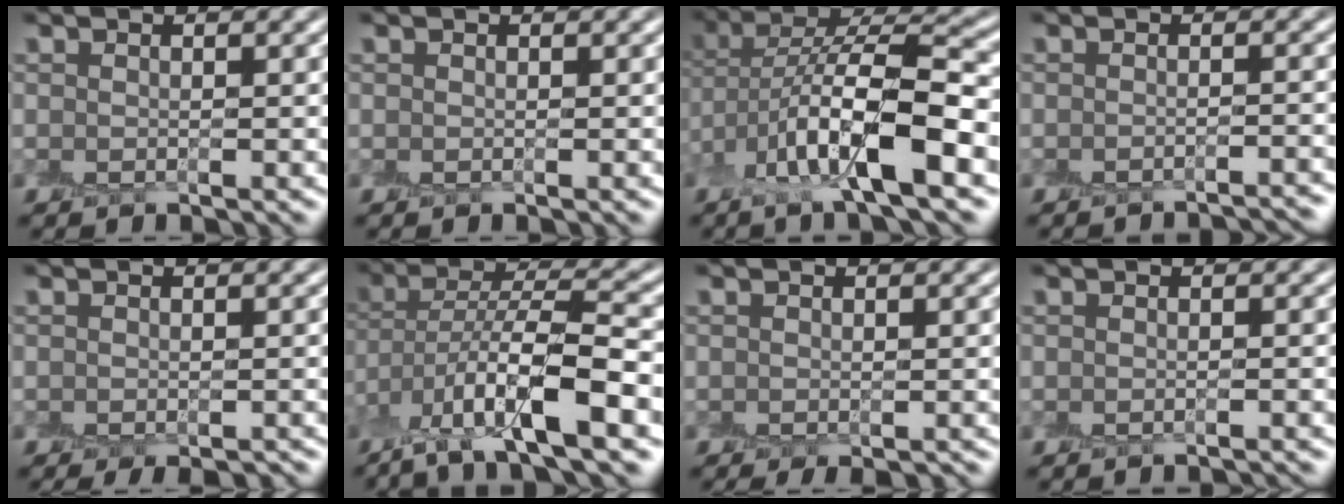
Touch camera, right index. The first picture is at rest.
{"total": 0.0}
{"total": 9.7, "force": [-3.8, 2.9, 8.5], "torque": [-0.158, 0.007, -0.075]}
{"total": 2.6, "force": [-2.6, 0.0, 0.5], "torque": [0.006, 0.003, -0.033]}
{"total": 2.1, "force": [-1.6, 0.6, 1.2], "torque": [-0.013, -0.009, -0.018]}
{"total": 9.3, "force": [-5.3, 2.0, 7.3], "torque": [-0.137, 0.005, -0.102]}
{"total": 1.5, "force": [-1.2, 0.4, 0.9], "torque": [-0.010, -0.009, -0.014]}
{"total": 1.4, "force": [-1.4, -0.2, 0.1], "torque": [0.004, -0.006, -0.021]}